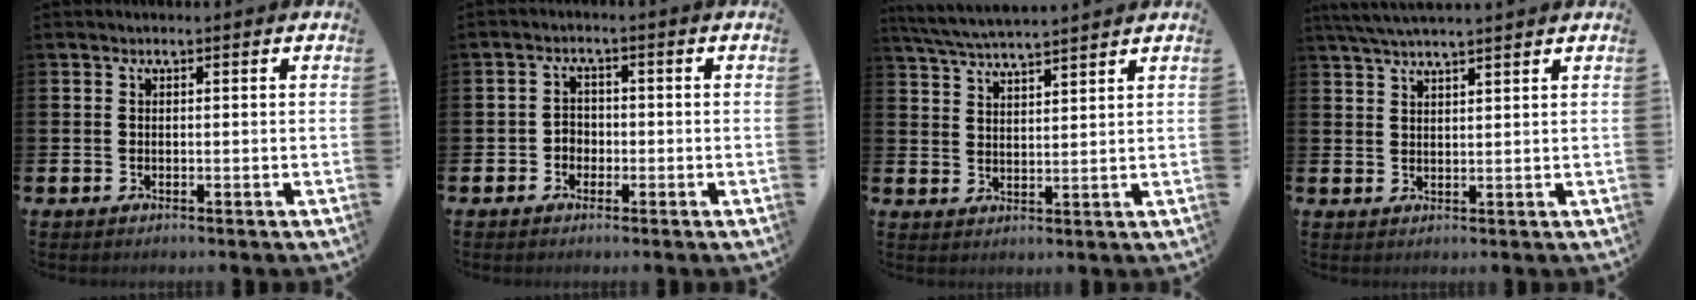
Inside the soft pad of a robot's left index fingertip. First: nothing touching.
{"total": 2.1, "force": [-1.1, 1.8, 0.5], "torque": [-0.010, 0.005, -0.026]}
{"total": 5.1, "force": [5.0, -0.1, 1.1], "torque": [-0.045, -0.020, 0.091]}
{"total": 3.8, "force": [3.6, -0.1, 1.4], "torque": [-0.045, -0.003, 0.068]}